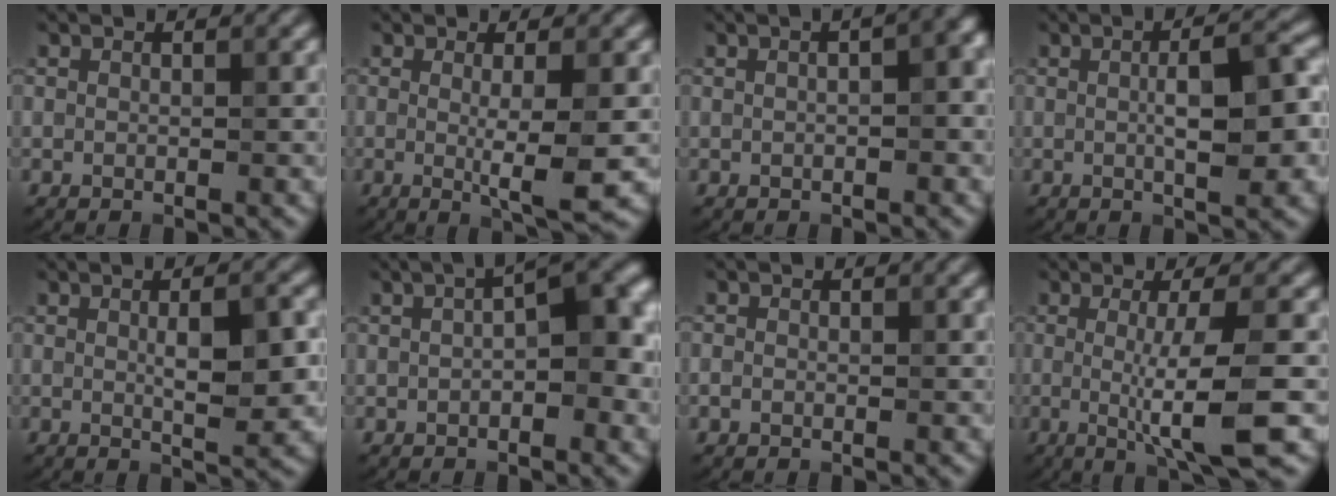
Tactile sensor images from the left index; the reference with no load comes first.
{"total": 3.8, "force": [-0.1, 0.5, 3.8], "torque": [-0.063, -0.011, -0.002]}
{"total": 5.8, "force": [1.2, 2.5, 5.1], "torque": [-0.034, 0.021, 0.001]}
{"total": 5.6, "force": [0.1, 1.3, 5.4], "torque": [-0.087, 0.004, 0.002]}
{"total": 4.1, "force": [0.3, 1.0, 4.0], "torque": [-0.065, -0.001, 0.006]}
{"total": 6.1, "force": [0.1, 2.3, 5.7], "torque": [-0.064, 0.018, -0.004]}
{"total": 0.7, "force": [-0.3, 0.6, 0.3], "torque": [-0.004, -0.002, -0.006]}
{"total": 6.6, "force": [-0.6, 1.1, 6.4], "torque": [-0.099, -0.013, -0.009]}